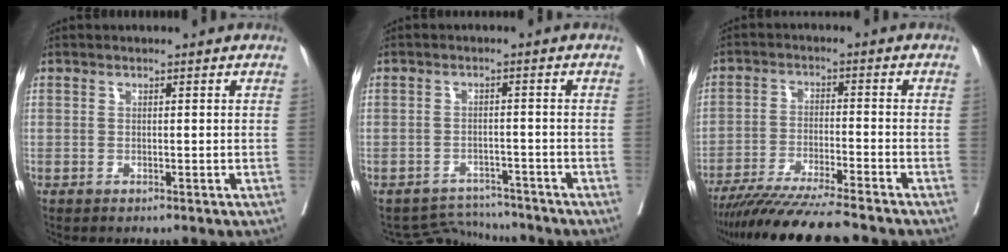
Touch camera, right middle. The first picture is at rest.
{"total": 5.0, "force": [-4.7, 0.3, -1.7], "torque": [0.023, 0.008, -0.071]}
{"total": 12.9, "force": [-11.2, -0.3, 6.5], "torque": [-0.090, -0.032, -0.179]}